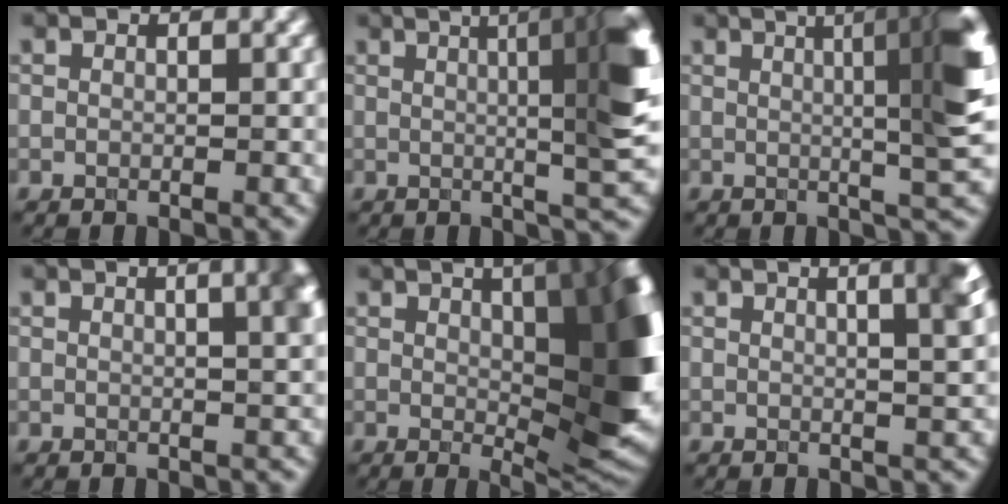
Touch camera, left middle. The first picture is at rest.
{"total": 12.9, "force": [2.3, 3.8, 12.1], "torque": [-0.091, 0.036, 0.013]}
{"total": 11.4, "force": [2.2, 2.8, 10.8], "torque": [-0.089, 0.029, 0.015]}
{"total": 5.5, "force": [1.5, 2.2, 4.7], "torque": [-0.021, 0.026, 0.003]}
{"total": 16.2, "force": [2.5, 6.6, 14.6], "torque": [-0.139, -0.006, 0.046]}
{"total": 6.7, "force": [2.5, 2.7, 5.6], "torque": [-0.026, 0.034, 0.004]}